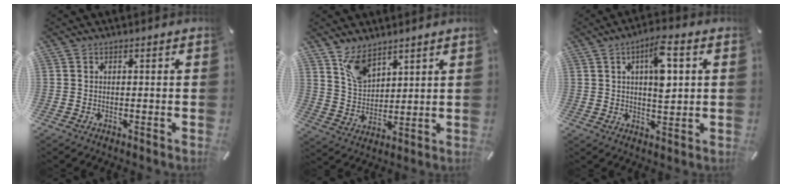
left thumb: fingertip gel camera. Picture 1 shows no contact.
{"total": 8.1, "force": [5.9, 4.4, 3.3], "torque": [-0.075, -0.022, 0.112]}
{"total": 8.4, "force": [3.0, 2.9, 7.2], "torque": [-0.115, -0.007, 0.044]}